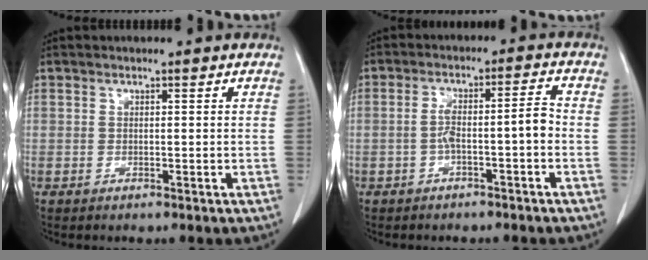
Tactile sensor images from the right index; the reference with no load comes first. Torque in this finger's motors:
{"motor_torque": [0.25, -0.18, 0.14, 0.06]}